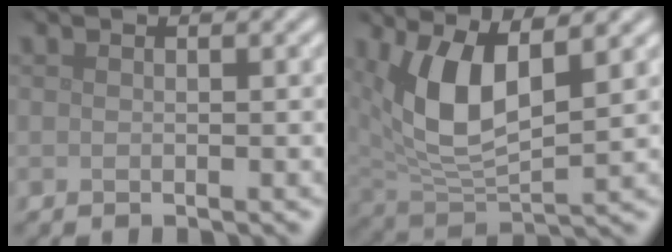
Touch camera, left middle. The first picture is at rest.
{"total": 7.5, "force": [2.4, 3.3, 6.3], "torque": [-0.138, -0.008, 0.046]}